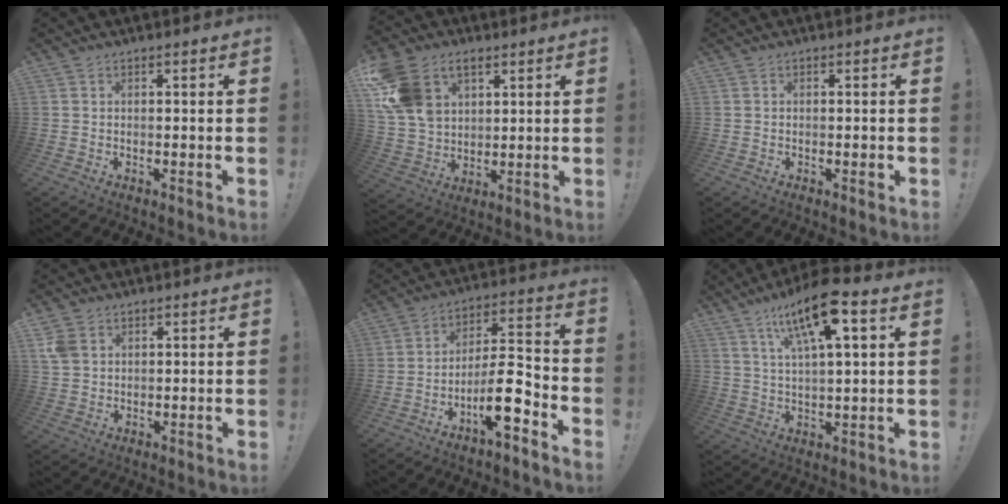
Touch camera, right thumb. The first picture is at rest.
{"total": 15.1, "force": [7.2, 10.6, 8.0], "torque": [-0.159, -0.027, 0.143]}
{"total": 0.9, "force": [-0.3, 0.1, 0.8], "torque": [-0.003, -0.002, -0.006]}
{"total": 4.9, "force": [2.4, 3.7, 2.3], "torque": [-0.049, -0.001, 0.047]}
{"total": 13.4, "force": [-6.6, 3.5, 11.1], "torque": [-0.178, 0.034, -0.108]}
{"total": 14.4, "force": [7.3, 3.6, 11.9], "torque": [-0.194, -0.028, 0.115]}